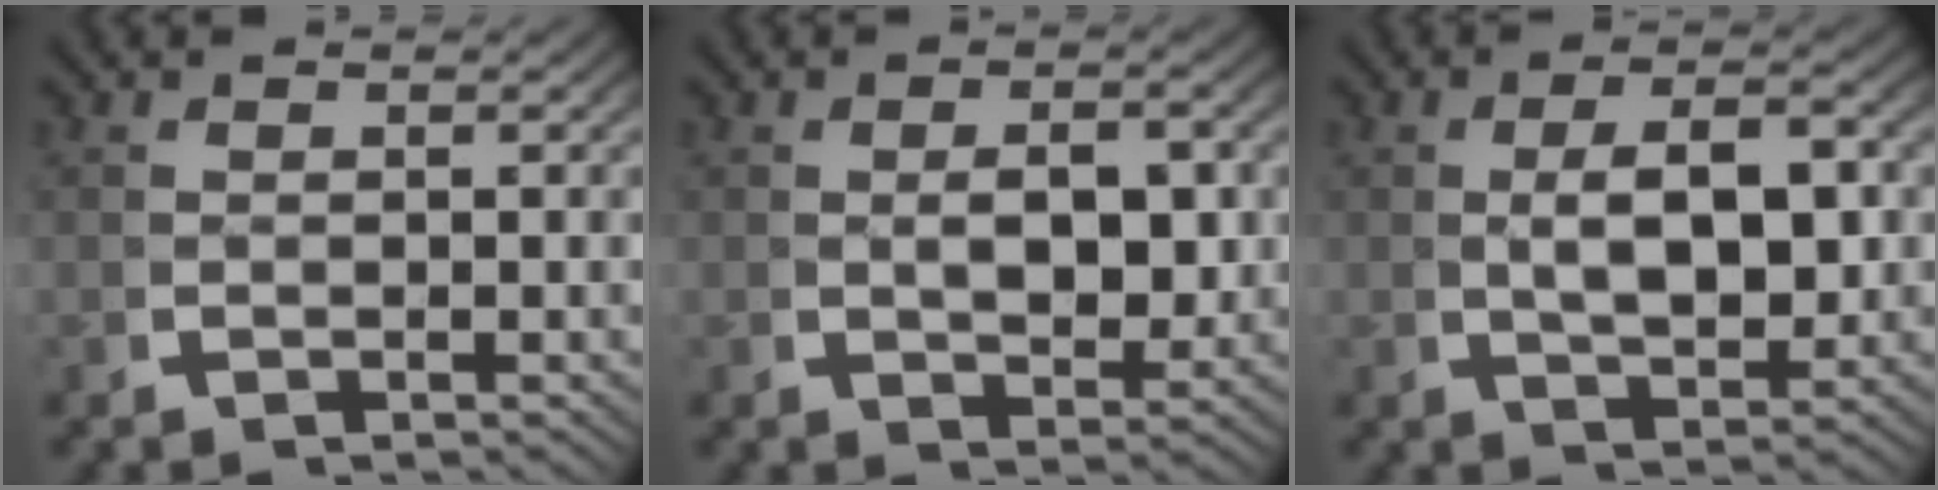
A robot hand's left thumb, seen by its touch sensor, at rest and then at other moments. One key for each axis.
{"total": 3.5, "fx": 0.2, "fy": 2.2, "fz": 2.7, "tx": -0.042, "ty": -0.009, "tz": 0.010}
{"total": 5.1, "fx": 0.3, "fy": 2.7, "fz": 4.2, "tx": -0.071, "ty": -0.008, "tz": 0.014}